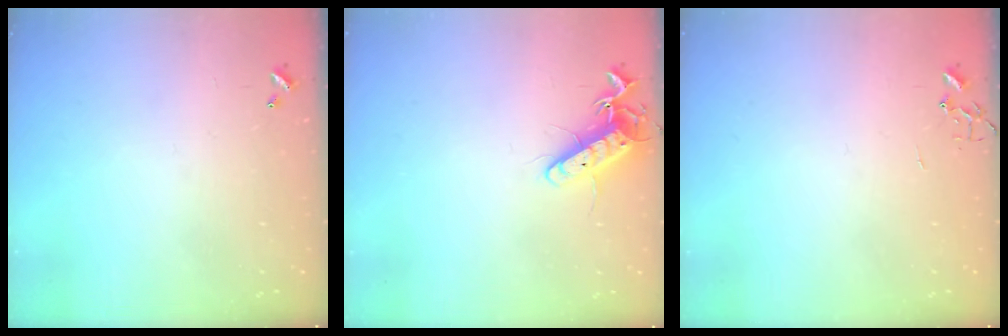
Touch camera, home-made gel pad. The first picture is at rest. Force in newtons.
{"total": 12.5, "press": 12.4, "slide": 1.0}
{"total": 0.0}